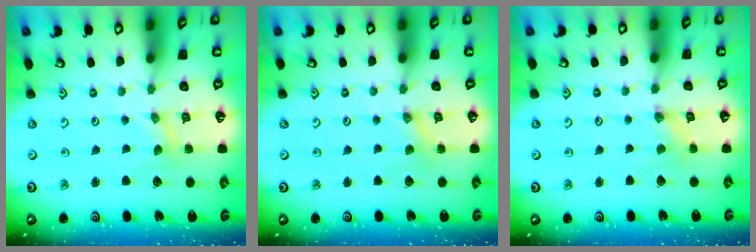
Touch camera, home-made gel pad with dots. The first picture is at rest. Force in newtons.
{"total": 0.0}
{"total": 0.0}